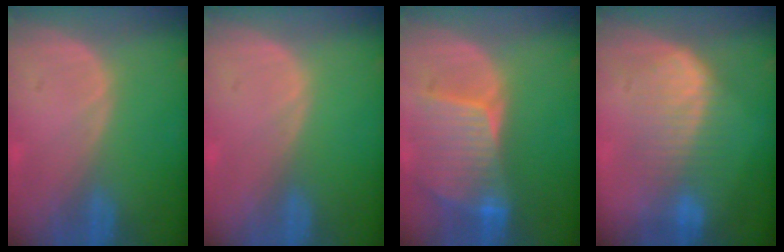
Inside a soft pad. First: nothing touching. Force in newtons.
{"total": 0.0}
{"total": 8.8, "press": 7.8, "slide": 4.1}
{"total": 6.9, "press": 6.9, "slide": 0.5}